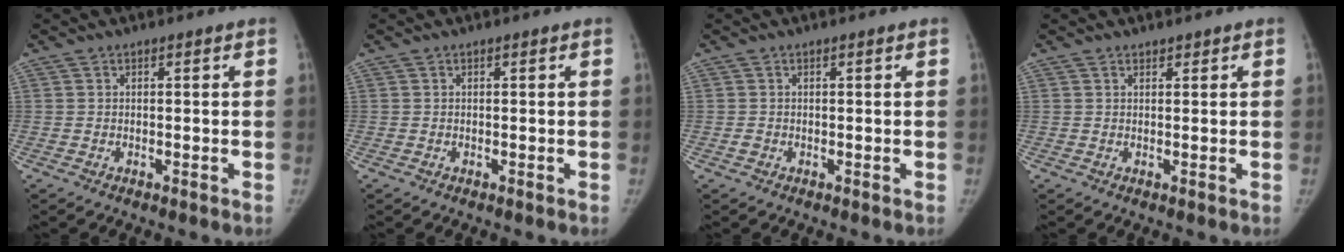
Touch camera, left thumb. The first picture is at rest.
{"total": 0.0}
{"total": 0.7, "force": [-0.2, 0.6, 0.3], "torque": [-0.004, 0.000, -0.004]}
{"total": 0.7, "force": [0.6, 0.3, 0.1], "torque": [-0.001, -0.005, 0.010]}